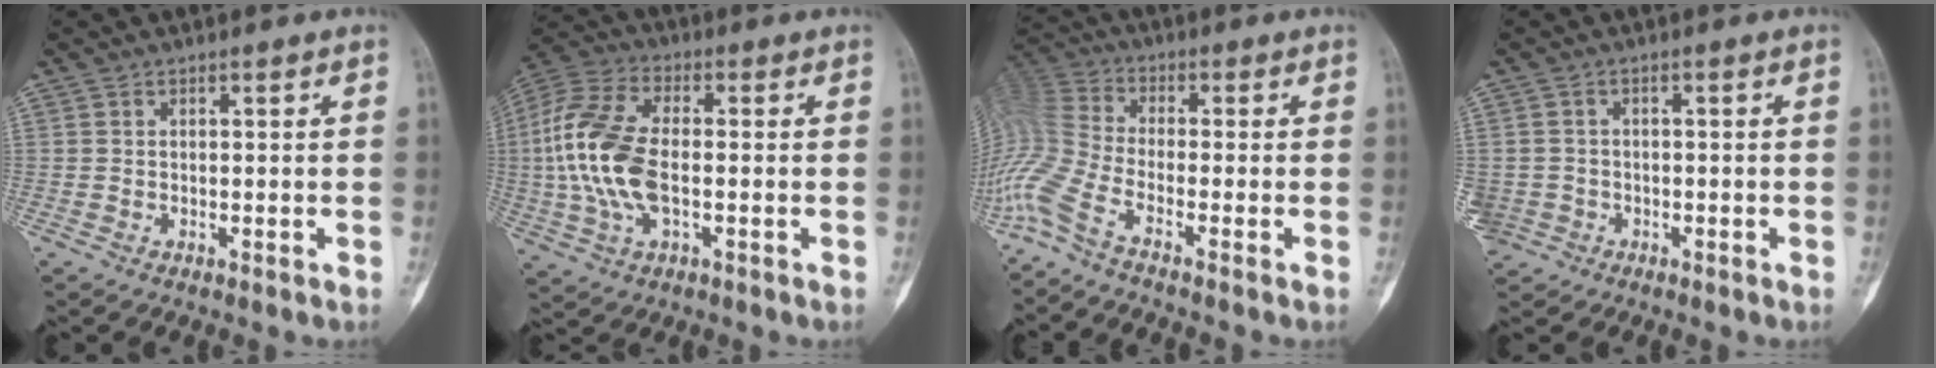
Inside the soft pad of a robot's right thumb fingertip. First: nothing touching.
{"total": 16.0, "force": [-1.1, 8.2, 13.6], "torque": [-0.306, 0.015, -0.023]}
{"total": 10.4, "force": [-6.2, 2.6, 7.9], "torque": [-0.206, 0.023, -0.141]}
{"total": 4.5, "force": [-1.6, 4.1, 0.7], "torque": [-0.020, 0.015, -0.025]}